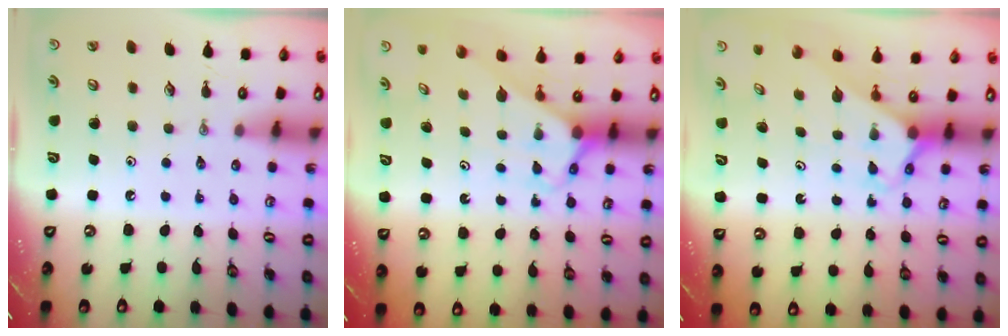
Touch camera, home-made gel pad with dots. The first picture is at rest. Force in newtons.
{"total": 2.5, "press": 2.5, "slide": 0.2}
{"total": 2.4, "press": 2.4, "slide": 0.1}